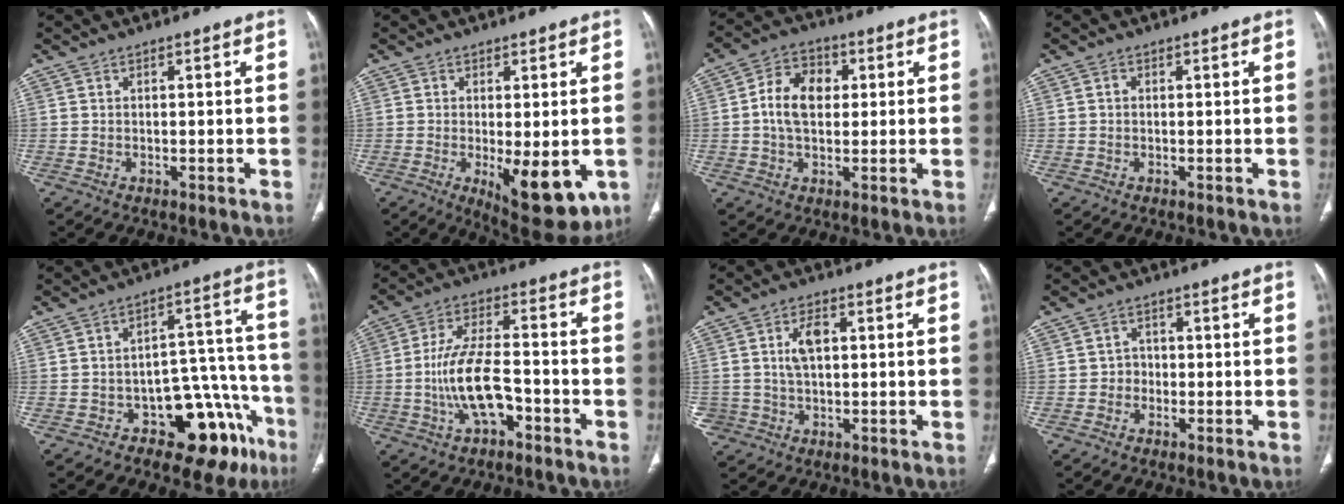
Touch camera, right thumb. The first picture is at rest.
{"total": 11.7, "force": [-3.0, 4.7, 10.3], "torque": [-0.128, -0.022, -0.029]}
{"total": 9.0, "force": [0.9, 6.3, 6.3], "torque": [-0.099, 0.016, 0.009]}
{"total": 0.7, "force": [0.0, 0.5, 0.4], "torque": [-0.006, 0.002, -0.002]}
{"total": 16.3, "force": [-9.2, 8.7, 10.3], "torque": [-0.066, 0.099, -0.122]}
{"total": 11.4, "force": [-3.6, 5.3, 9.5], "torque": [-0.185, 0.035, -0.065]}
{"total": 6.3, "force": [1.2, 4.5, 4.2], "torque": [-0.065, 0.004, 0.027]}
{"total": 2.5, "force": [-0.7, 2.4, 0.6], "torque": [0.009, 0.012, -0.017]}